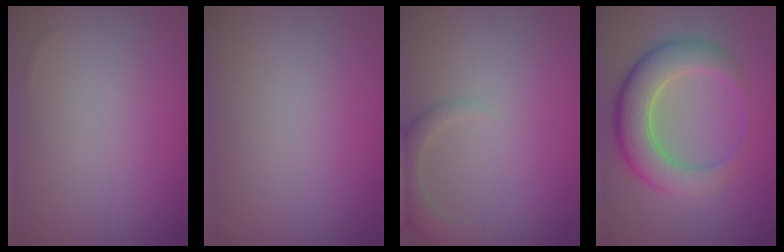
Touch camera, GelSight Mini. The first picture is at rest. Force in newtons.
{"total": 0.0}
{"total": 2.4, "press": 2.4, "slide": 0.3}
{"total": 6.5, "press": 6.5, "slide": 0.4}